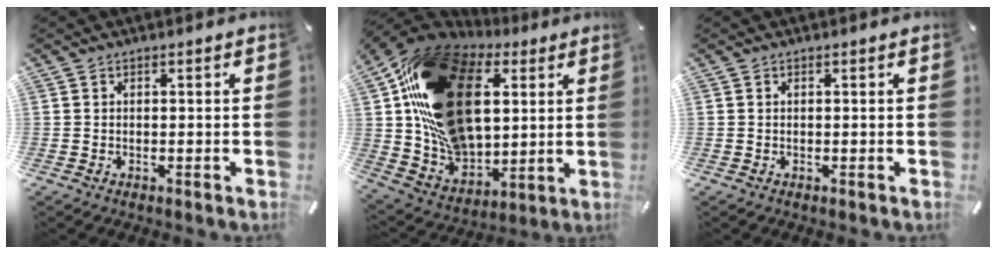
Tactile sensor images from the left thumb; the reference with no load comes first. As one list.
[{"total": 29.0, "force": [8.1, 20.1, 19.2], "torque": [-0.350, -0.030, 0.158]}, {"total": 0.0}]